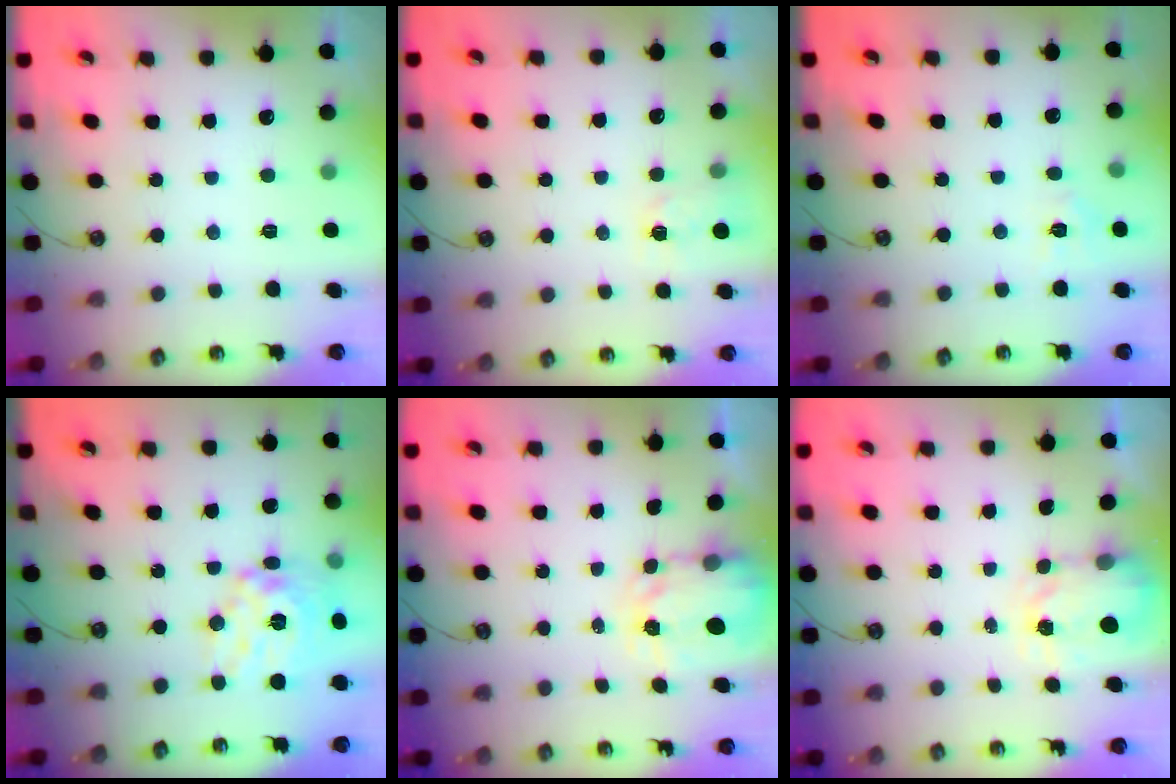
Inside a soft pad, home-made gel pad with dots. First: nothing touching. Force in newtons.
{"total": 2.9, "press": 2.9, "slide": 0.5}
{"total": 4.3, "press": 4.2, "slide": 0.6}
{"total": 16.3, "press": 16.2, "slide": 1.5}
{"total": 3.4, "press": 3.4, "slide": 0.3}
{"total": 3.9, "press": 3.8, "slide": 0.6}